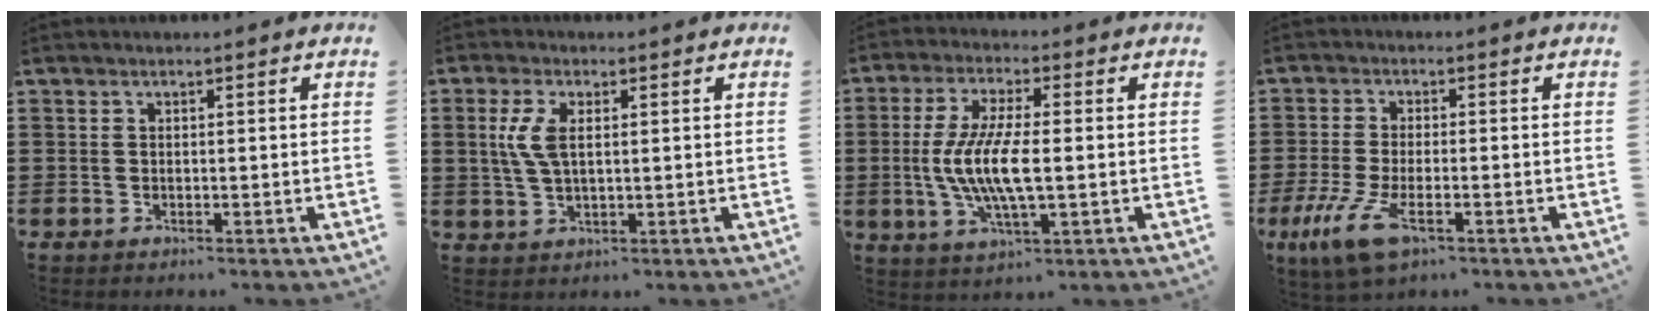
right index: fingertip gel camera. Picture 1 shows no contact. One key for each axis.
{"total": 4.9, "fx": 1.1, "fy": 2.0, "fz": 4.3, "tx": -0.106, "ty": 0.002, "tz": 0.013}
{"total": 8.6, "fx": -0.8, "fy": 2.3, "fz": 8.2, "tx": -0.173, "ty": -0.009, "tz": -0.021}
{"total": 6.8, "fx": -3.5, "fy": 1.7, "fz": 5.6, "tx": -0.139, "ty": -0.024, "tz": -0.066}